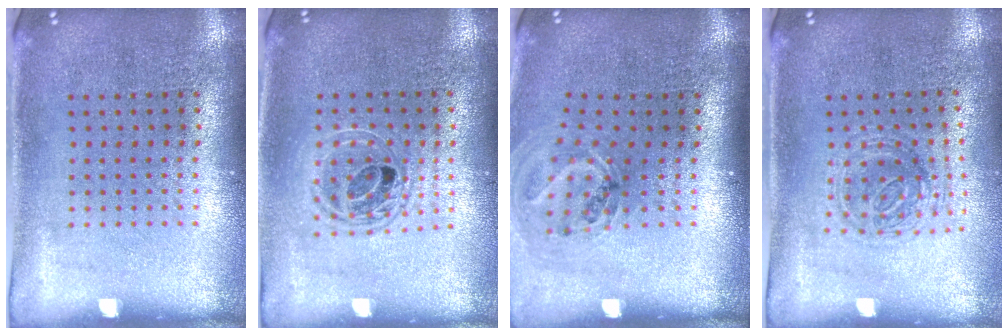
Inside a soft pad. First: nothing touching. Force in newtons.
{"total": 1.6, "press": 1.3, "slide": 0.8}
{"total": 1.1, "press": 1.1, "slide": 0.4}
{"total": 1.2, "press": 1.1, "slide": 0.4}